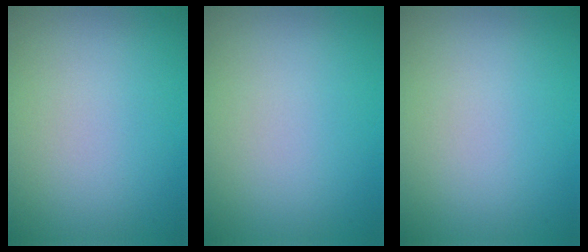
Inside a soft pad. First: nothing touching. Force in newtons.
{"total": 0.0}
{"total": 0.0}